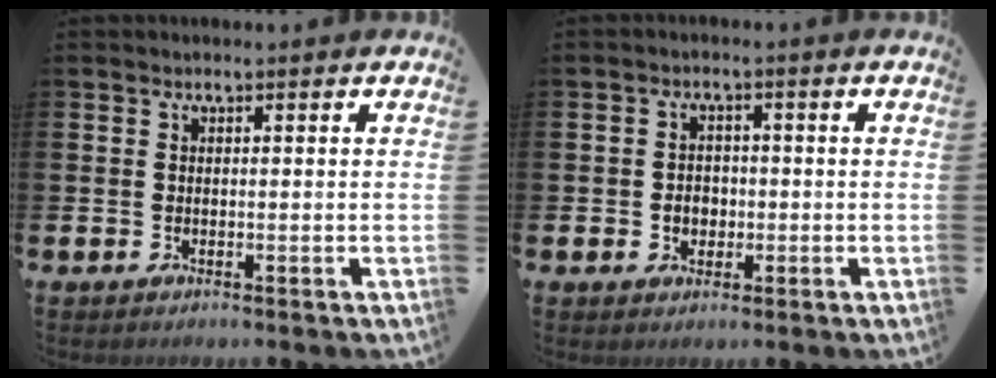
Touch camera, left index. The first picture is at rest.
{"total": 2.6, "force": [-0.5, 2.2, 1.2], "torque": [-0.011, -0.002, -0.016]}